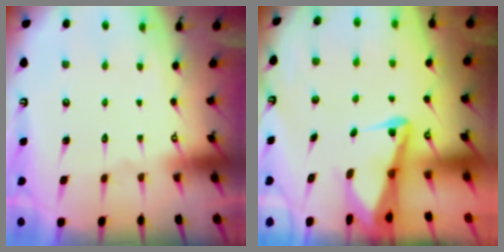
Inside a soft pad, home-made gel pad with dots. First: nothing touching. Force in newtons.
{"total": 4.0, "press": 3.9, "slide": 0.9}